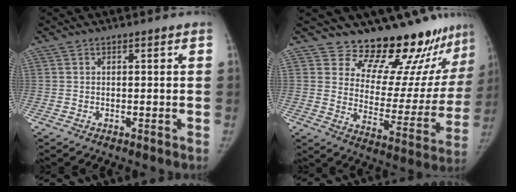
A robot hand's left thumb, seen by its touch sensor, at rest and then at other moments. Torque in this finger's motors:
{"motor_torque": [-0.03, 0.30, -0.06, 0.06, 0.00]}